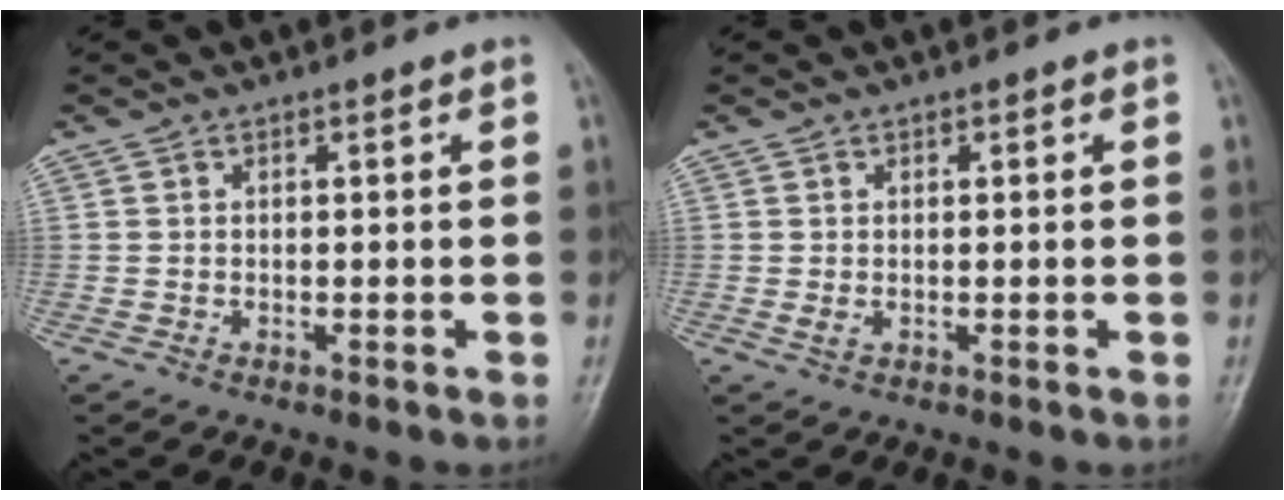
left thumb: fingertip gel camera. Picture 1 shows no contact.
{"total": 1.2, "force": [0.0, 0.8, 0.9], "torque": [-0.018, -0.001, 0.001]}